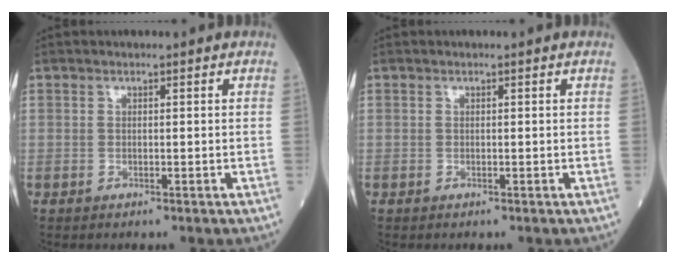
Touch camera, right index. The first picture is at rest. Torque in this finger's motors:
{"motor_torque": [0.01, 0.01, 0.00, -0.01]}